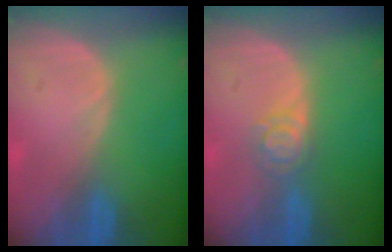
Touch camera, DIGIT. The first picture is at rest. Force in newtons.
{"total": 3.2, "press": 3.1, "slide": 0.4}